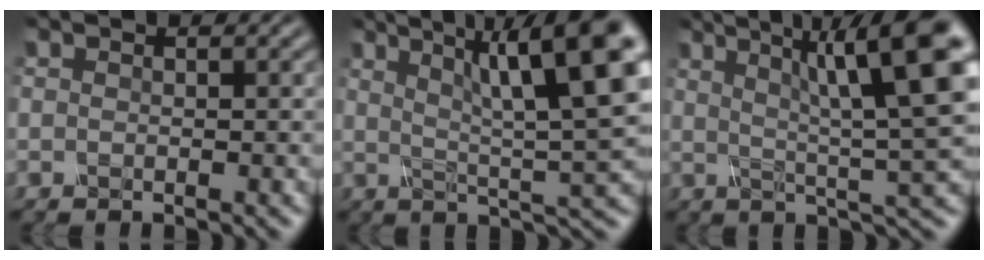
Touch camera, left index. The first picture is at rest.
{"total": 10.8, "force": [3.7, 1.6, 10.0], "torque": [-0.135, 0.021, 0.064]}
{"total": 10.5, "force": [3.2, 1.4, 9.9], "torque": [-0.127, 0.024, 0.053]}